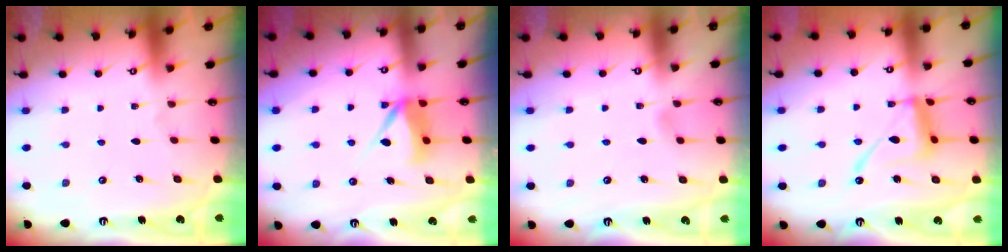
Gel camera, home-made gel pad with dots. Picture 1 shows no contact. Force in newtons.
{"total": 7.6, "press": 7.6, "slide": 0.5}
{"total": 4.7, "press": 4.6, "slide": 0.4}
{"total": 13.6, "press": 13.5, "slide": 1.2}